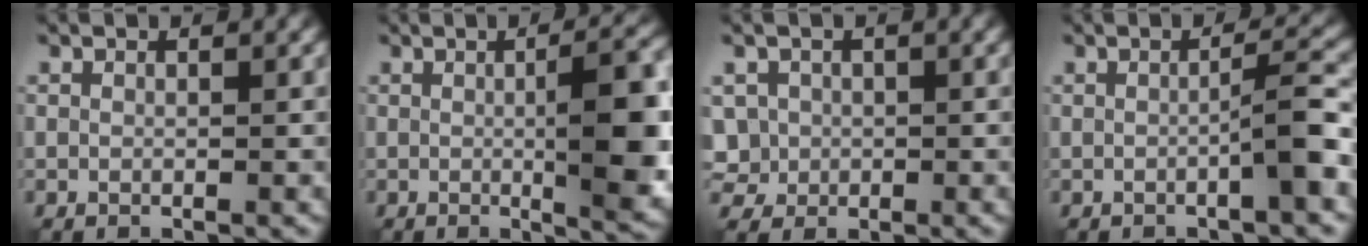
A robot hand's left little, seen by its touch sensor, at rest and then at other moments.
{"total": 8.3, "force": [0.0, 2.1, 8.1], "torque": [-0.104, 0.005, -0.002]}
{"total": 3.2, "force": [0.5, 2.9, 1.2], "torque": [-0.039, -0.001, 0.010]}
{"total": 3.6, "force": [-0.7, 0.5, 3.5], "torque": [-0.055, 0.010, -0.016]}